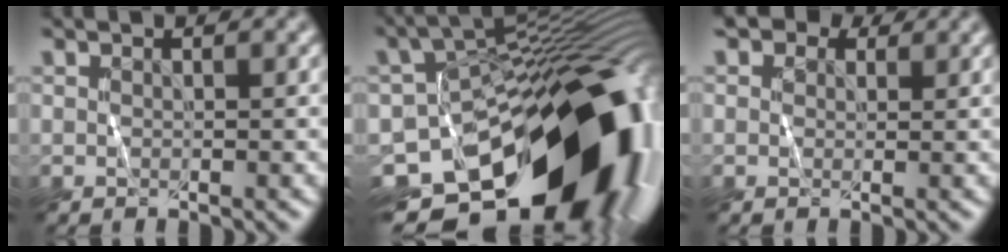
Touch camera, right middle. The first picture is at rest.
{"total": 19.4, "force": [-9.1, 11.1, 13.1], "torque": [-0.206, -0.012, -0.142]}
{"total": 3.0, "force": [1.8, 1.9, 1.5], "torque": [-0.027, -0.001, 0.020]}